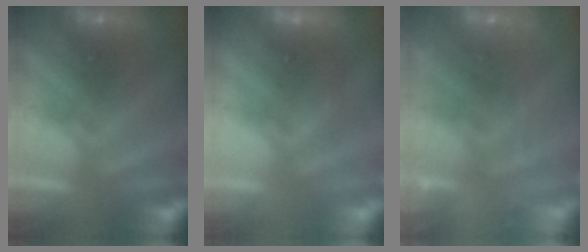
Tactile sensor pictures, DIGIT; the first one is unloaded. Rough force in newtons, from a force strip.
{"total": 2.7}
{"total": 2.2}